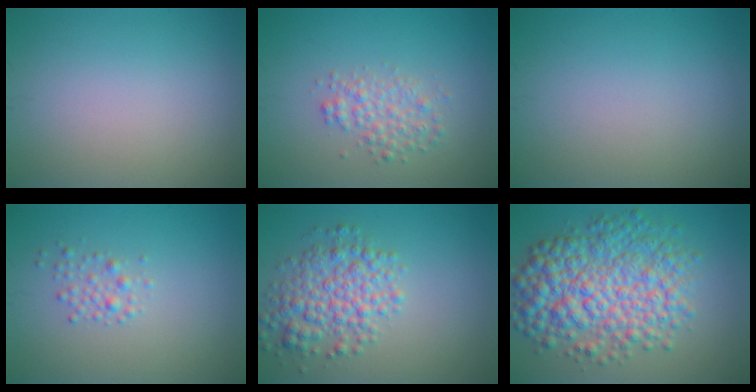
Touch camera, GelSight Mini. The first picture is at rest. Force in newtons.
{"total": 2.5, "press": 2.5, "slide": 0.1}
{"total": 0.0}
{"total": 1.4, "press": 1.4, "slide": 0.0}
{"total": 4.8, "press": 4.8, "slide": 0.1}
{"total": 9.3, "press": 9.3, "slide": 0.1}